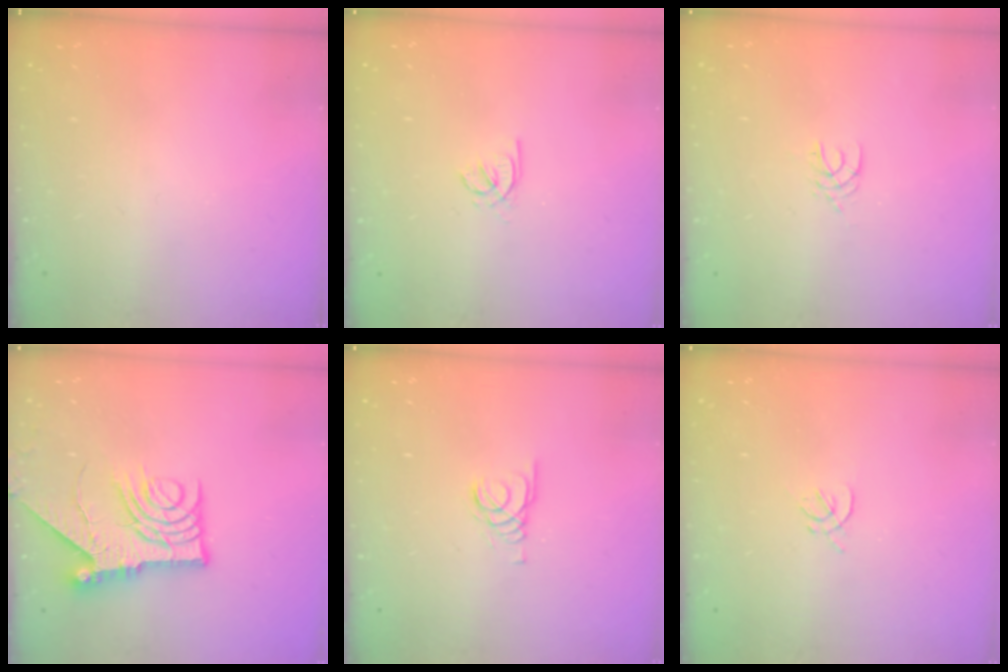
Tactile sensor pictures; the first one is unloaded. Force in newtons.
{"total": 1.7, "press": 1.6, "slide": 0.4}
{"total": 2.5, "press": 2.5, "slide": 0.3}
{"total": 13.7, "press": 13.6, "slide": 1.5}
{"total": 1.4, "press": 1.3, "slide": 0.2}
{"total": 1.7, "press": 1.6, "slide": 0.6}